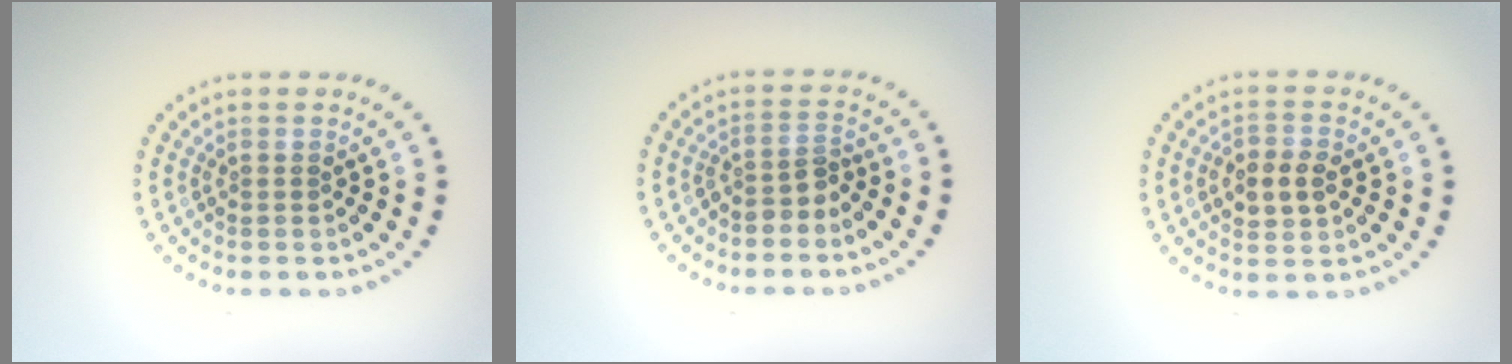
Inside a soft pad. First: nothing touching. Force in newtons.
{"total": 2.0, "press": 1.4, "slide": 1.4}
{"total": 2.9, "press": 2.9, "slide": 0.3}